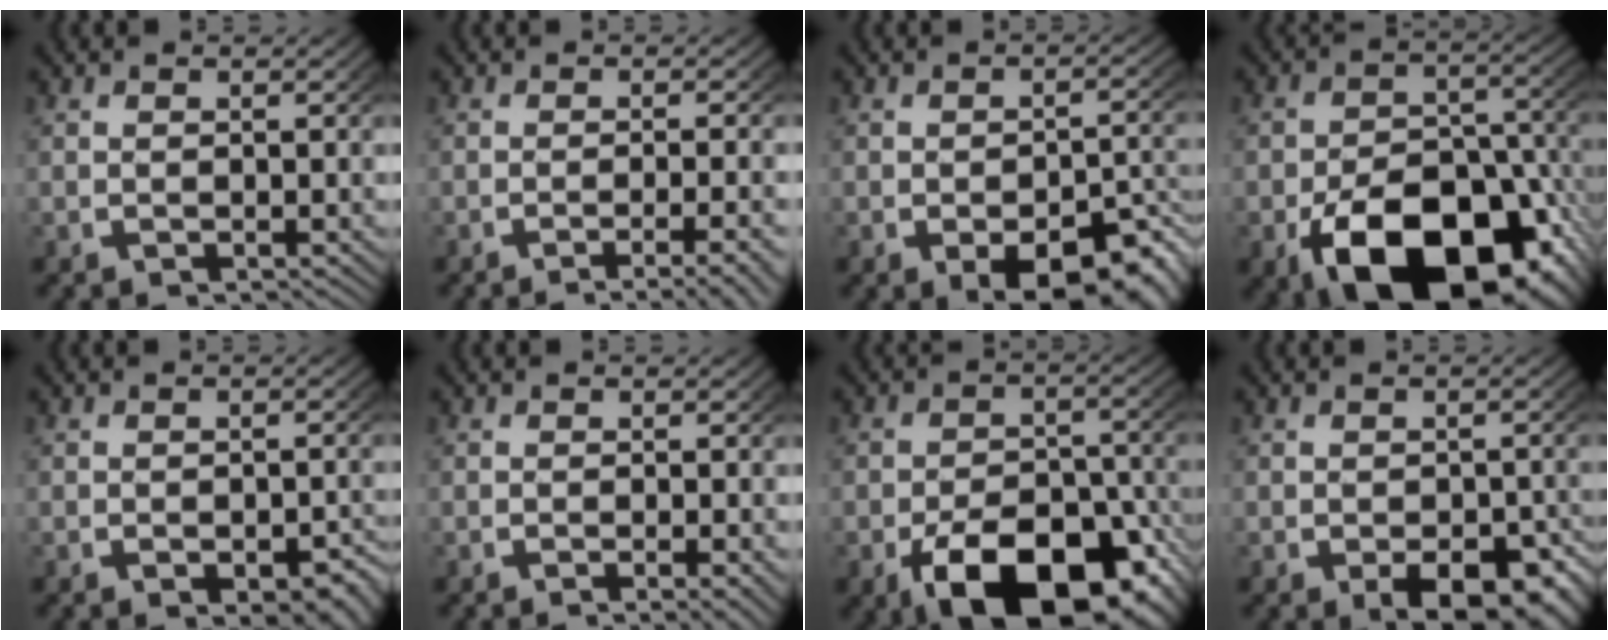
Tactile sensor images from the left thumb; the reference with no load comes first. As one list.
[{"total": 5.2, "force": [-3.8, 1.4, 3.3], "torque": [-0.051, -0.010, -0.054]}, {"total": 7.6, "force": [-3.4, 3.9, 5.6], "torque": [-0.080, -0.032, -0.033]}, {"total": 16.1, "force": [-6.4, 9.6, 11.2], "torque": [-0.194, -0.068, -0.066]}, {"total": 3.0, "force": [-1.2, 1.7, 2.2], "torque": [-0.035, -0.019, -0.010]}, {"total": 1.6, "force": [-0.7, 0.3, 1.5], "torque": [-0.021, -0.004, -0.007]}, {"total": 13.0, "force": [-5.9, 7.2, 8.9], "torque": [-0.147, -0.055, -0.065]}, {"total": 5.5, "force": [-2.2, 3.1, 4.0], "torque": [-0.059, -0.041, -0.015]}]